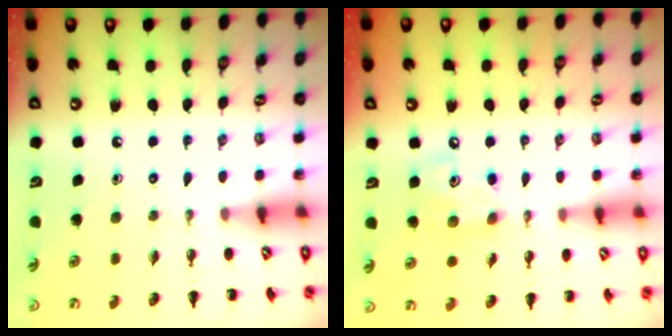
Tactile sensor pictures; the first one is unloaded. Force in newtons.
{"total": 6.6, "press": 6.5, "slide": 0.7}